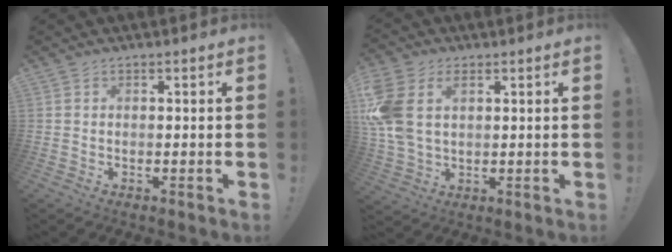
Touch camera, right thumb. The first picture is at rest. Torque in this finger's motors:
{"motor_torque": [0.71, 1.00, 1.53, 0.37, 0.42]}